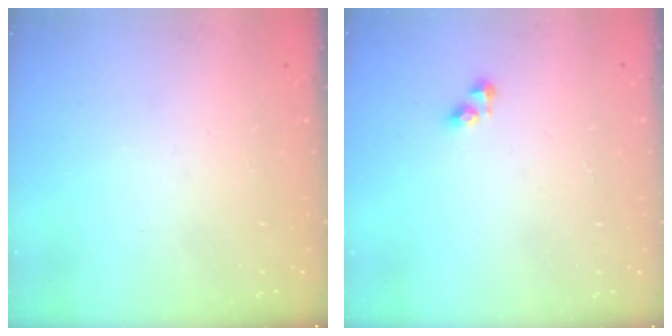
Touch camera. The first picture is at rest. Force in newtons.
{"total": 3.1, "press": 3.1, "slide": 0.4}